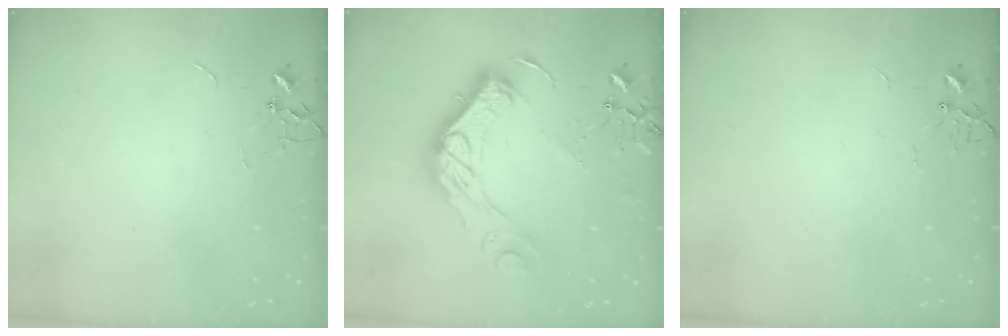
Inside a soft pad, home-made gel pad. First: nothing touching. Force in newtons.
{"total": 18.4, "press": 18.3, "slide": 1.2}
{"total": 0.0}